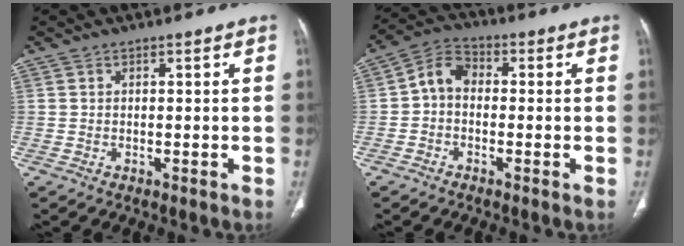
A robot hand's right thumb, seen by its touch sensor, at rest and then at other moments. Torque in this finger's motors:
{"motor_torque": [0.38, 1.59, 0.61, -0.53, 0.03]}